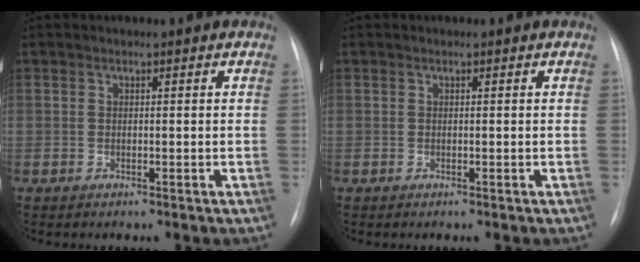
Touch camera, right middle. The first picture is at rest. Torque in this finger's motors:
{"motor_torque": [-0.34, -0.06, -0.03, 0.00]}